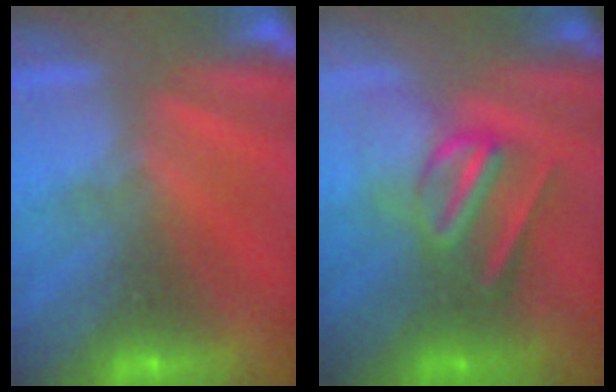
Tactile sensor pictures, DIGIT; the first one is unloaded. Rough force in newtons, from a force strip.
{"total": 2.9}